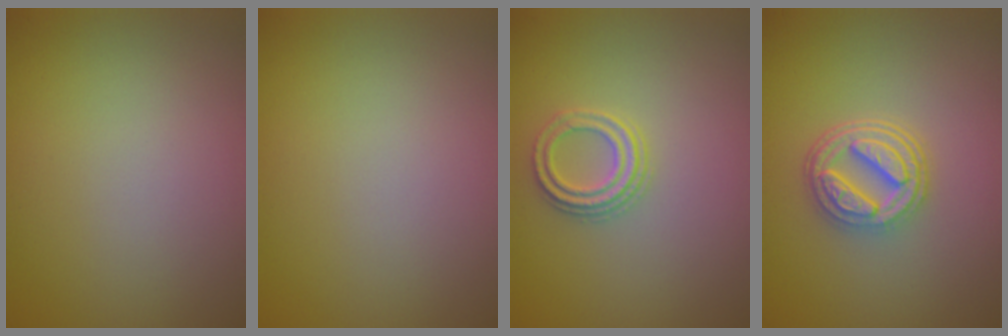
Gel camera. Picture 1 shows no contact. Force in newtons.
{"total": 0.0}
{"total": 2.3, "press": 2.2, "slide": 0.8}
{"total": 4.8, "press": 3.8, "slide": 3.1}